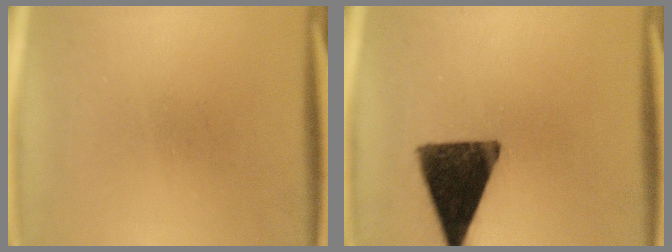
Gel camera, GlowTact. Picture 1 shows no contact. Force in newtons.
{"total": 14.1}